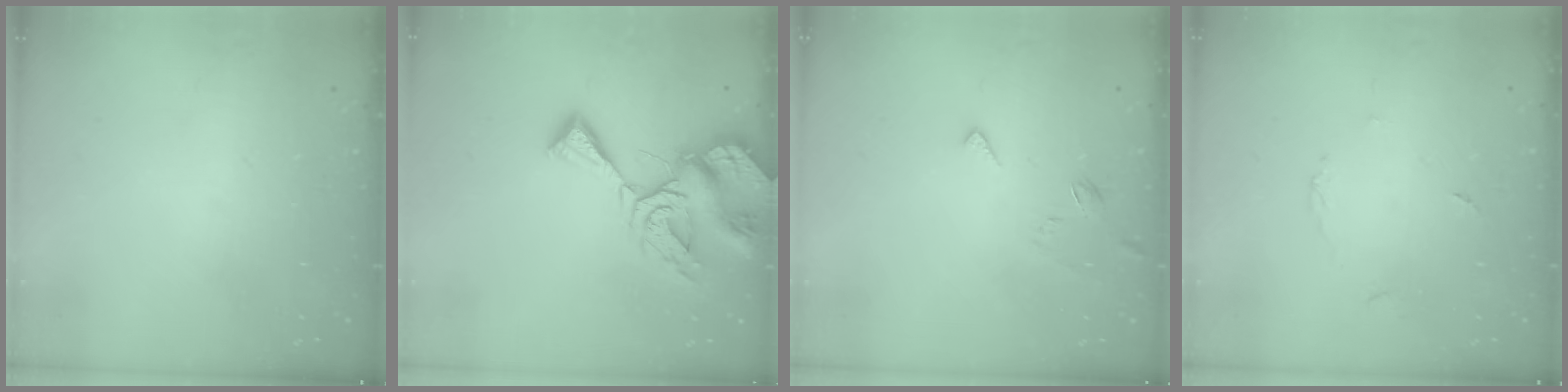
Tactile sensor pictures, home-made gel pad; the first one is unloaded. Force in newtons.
{"total": 12.5, "press": 12.4, "slide": 1.6}
{"total": 3.7, "press": 3.7, "slide": 0.7}
{"total": 3.3, "press": 3.3, "slide": 0.3}